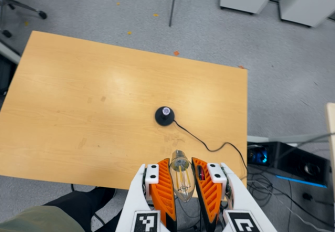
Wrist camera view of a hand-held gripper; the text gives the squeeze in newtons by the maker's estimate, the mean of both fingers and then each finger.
{"total": 17.8, "left": 18.9, "right": 16.7}